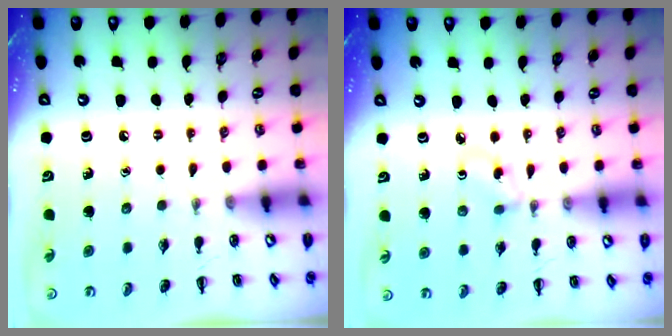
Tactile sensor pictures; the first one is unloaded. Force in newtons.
{"total": 2.3, "press": 2.0, "slide": 1.1}